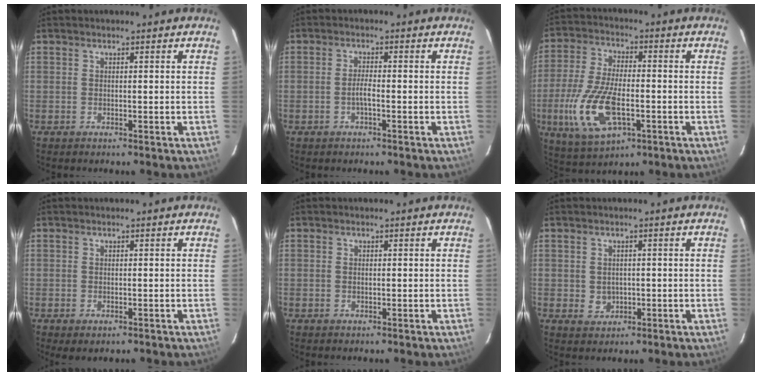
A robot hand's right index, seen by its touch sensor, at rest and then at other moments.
{"total": 2.1, "force": [-0.9, 0.2, 1.9], "torque": [-0.035, 0.000, -0.018]}
{"total": 15.4, "force": [-4.3, 6.8, 13.1], "torque": [-0.285, -0.013, -0.075]}
{"total": 1.5, "force": [-0.7, 0.9, 1.1], "torque": [-0.019, -0.007, -0.008]}
{"total": 0.6, "force": [0.0, 0.3, 0.6], "torque": [-0.011, 0.002, 0.000]}
{"total": 2.8, "force": [-0.1, 2.6, 1.1], "torque": [-0.019, 0.003, 0.005]}